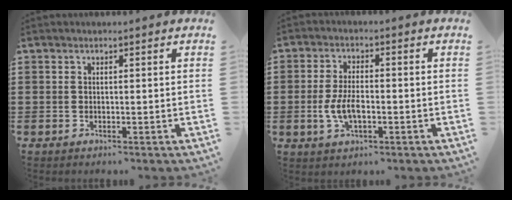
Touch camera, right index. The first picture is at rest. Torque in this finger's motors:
{"motor_torque": [0.91, -0.29, 0.48, 0.18]}